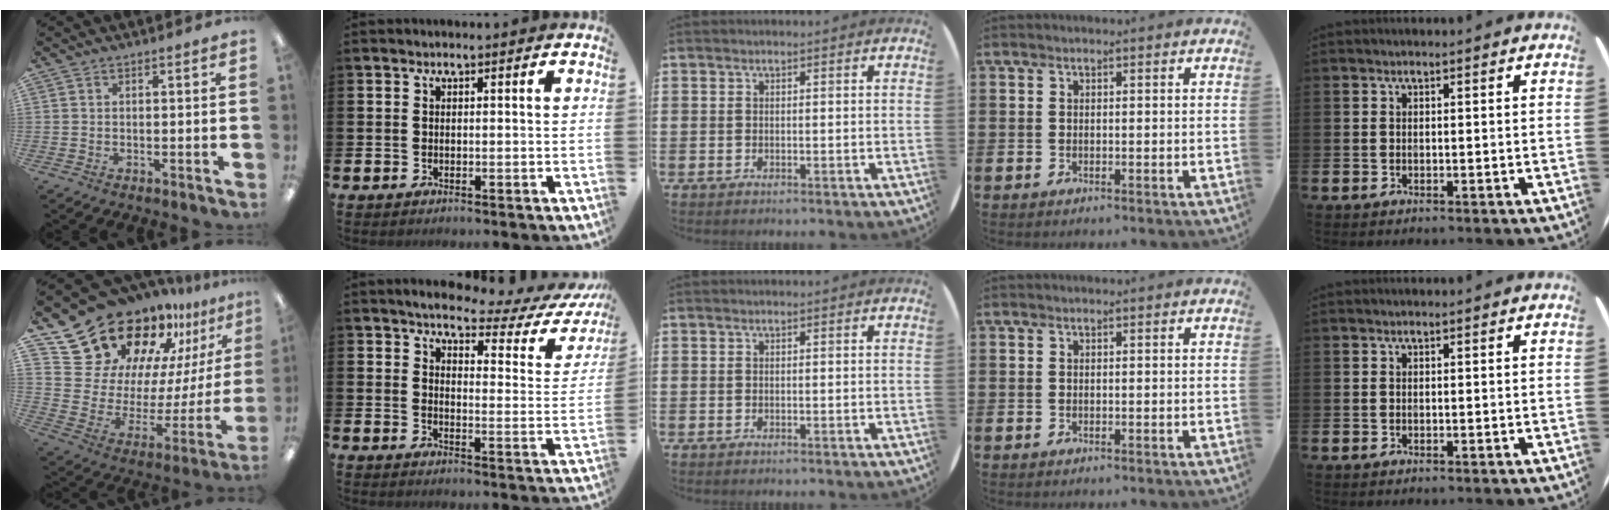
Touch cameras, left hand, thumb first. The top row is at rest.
{"thumb": {"total": 24.4, "force": [20.5, 11.4, 6.8], "torque": [-0.129, -0.153, 0.385]}, "index": {"total": 4.4, "force": [3.9, 1.1, 1.8], "torque": [-0.040, -0.029, 0.058]}}